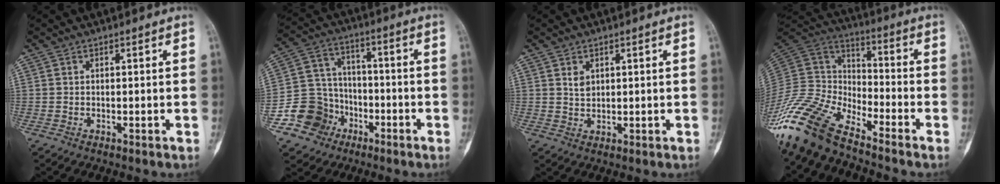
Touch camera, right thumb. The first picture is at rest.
{"total": 12.0, "force": [-5.9, 10.2, 2.4], "torque": [-0.007, 0.069, -0.103]}
{"total": 2.3, "force": [1.0, 1.6, 1.3], "torque": [-0.015, -0.007, 0.022]}
{"total": 16.2, "force": [-13.6, 5.3, 7.0], "torque": [-0.135, 0.077, -0.276]}